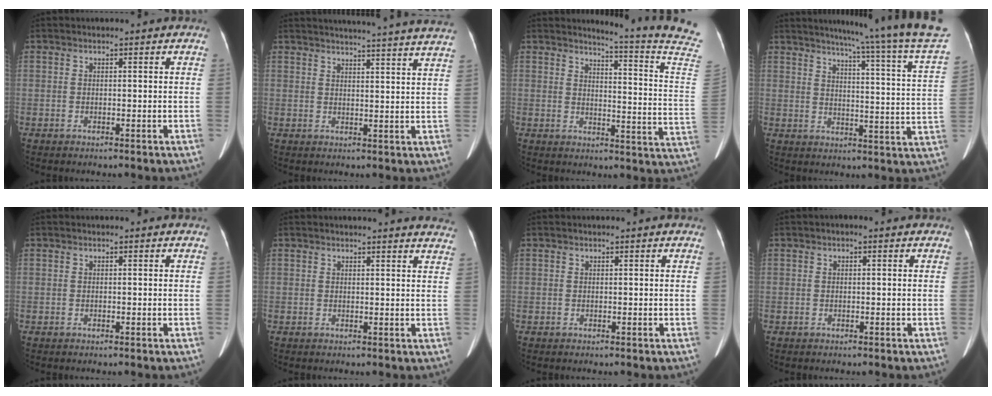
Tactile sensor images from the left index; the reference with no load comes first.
{"total": 21.9, "force": [20.7, -0.6, 7.1], "torque": [-0.101, -0.043, 0.243]}
{"total": 15.9, "force": [14.9, -2.7, 4.8], "torque": [-0.073, -0.136, 0.152]}
{"total": 22.2, "force": [18.7, -1.9, 11.9], "torque": [-0.173, -0.064, 0.222]}
{"total": 0.0}
{"total": 10.7, "force": [10.4, 0.8, 2.5], "torque": [-0.009, -0.036, 0.087]}
{"total": 0.0}
{"total": 0.5, "force": [0.0, 0.4, 0.3], "torque": [-0.001, 0.004, -0.005]}